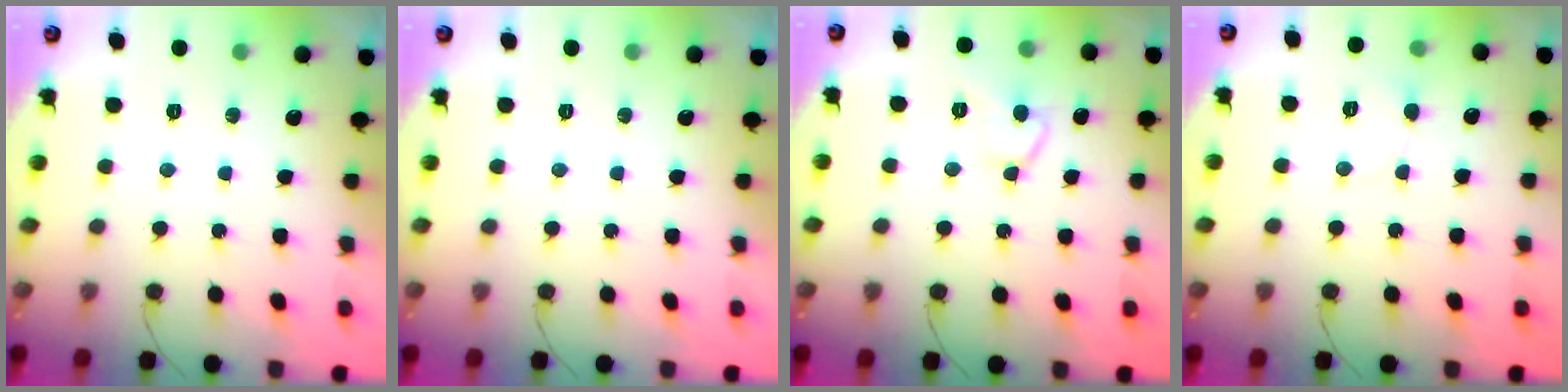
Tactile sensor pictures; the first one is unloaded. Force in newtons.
{"total": 0.0}
{"total": 9.0, "press": 9.0, "slide": 0.8}
{"total": 4.2, "press": 4.2, "slide": 0.5}